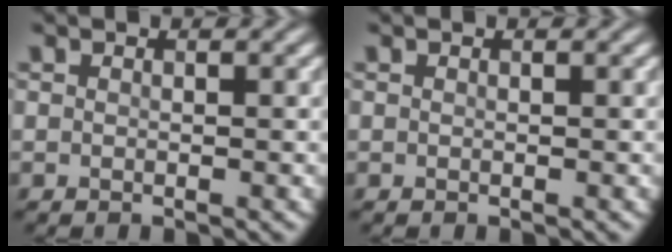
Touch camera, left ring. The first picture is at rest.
{"total": 0.0}